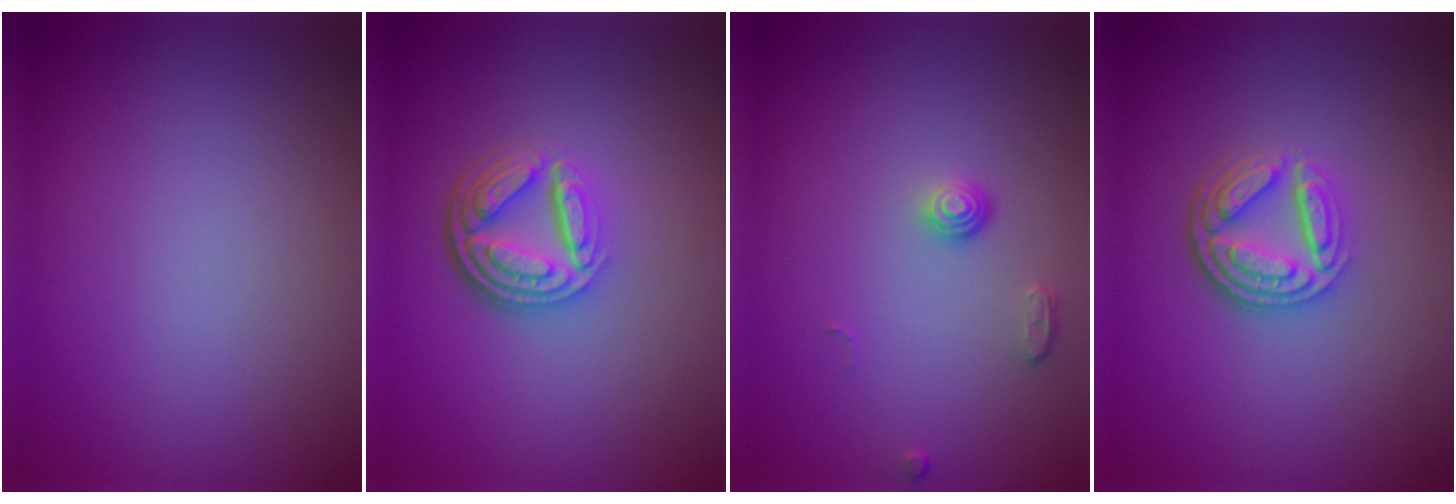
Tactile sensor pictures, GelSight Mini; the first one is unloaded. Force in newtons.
{"total": 5.1, "press": 3.6, "slide": 3.6}
{"total": 1.3, "press": 1.0, "slide": 0.9}
{"total": 4.6, "press": 3.5, "slide": 3.1}